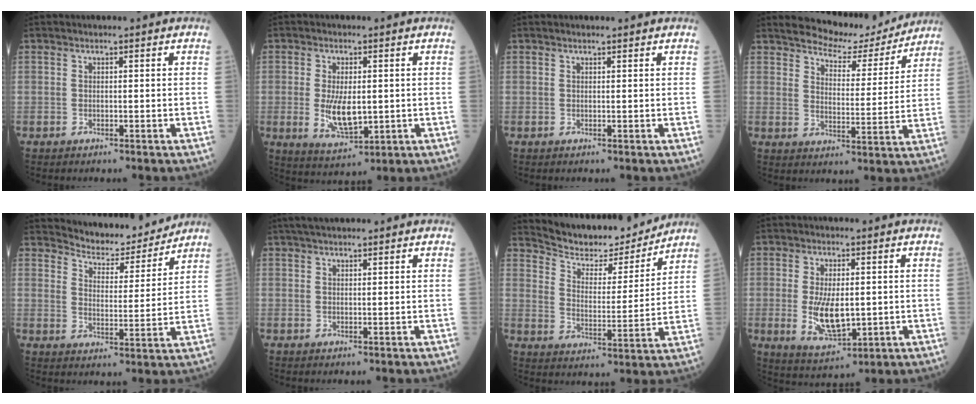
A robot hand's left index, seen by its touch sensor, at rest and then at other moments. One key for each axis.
{"total": 7.0, "fx": -0.4, "fy": 2.9, "fz": 6.3, "tx": -0.128, "ty": -0.016, "tz": 0.001}
{"total": 1.2, "fx": 1.1, "fy": 0.1, "fz": 0.4, "tx": -0.009, "ty": 0.008, "tz": 0.017}
{"total": 10.2, "fx": 9.9, "fy": 2.1, "fz": 1.6, "tx": -0.027, "ty": -0.008, "tz": 0.141}
{"total": 9.5, "fx": 9.4, "fy": 1.5, "fz": 0.9, "tx": -0.020, "ty": -0.004, "tz": 0.141}
{"total": 4.2, "fx": 3.6, "fy": 0.7, "fz": 2.1, "tx": -0.032, "ty": 0.032, "tz": 0.061}
{"total": 12.8, "fx": 12.4, "fy": 2.2, "fz": 2.4, "tx": -0.050, "ty": -0.006, "tz": 0.196}
{"total": 7.9, "fx": -0.5, "fy": 3.4, "fz": 7.2, "tx": -0.144, "ty": -0.016, "tz": 0.000}